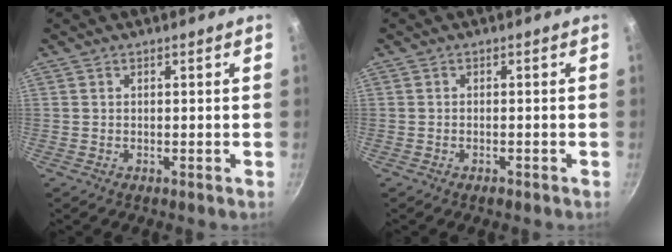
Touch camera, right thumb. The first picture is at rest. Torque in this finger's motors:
{"motor_torque": [-0.12, 0.03, -0.35, 0.09, -0.02]}